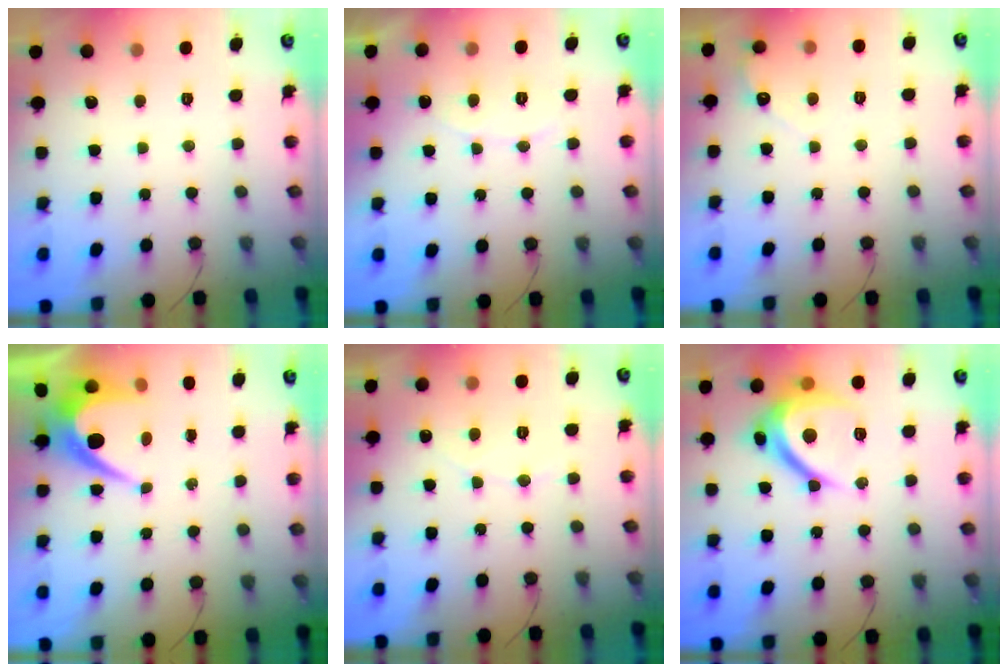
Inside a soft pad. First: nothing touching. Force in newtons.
{"total": 5.7, "press": 5.7, "slide": 0.3}
{"total": 2.2, "press": 2.2, "slide": 0.1}
{"total": 7.2, "press": 7.2, "slide": 0.4}
{"total": 3.8, "press": 3.8, "slide": 0.2}
{"total": 11.8, "press": 11.8, "slide": 1.2}